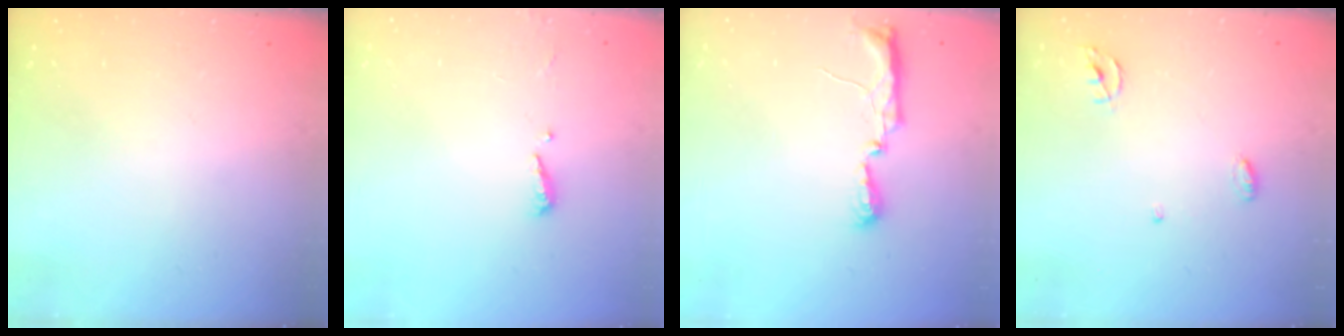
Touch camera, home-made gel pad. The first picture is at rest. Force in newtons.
{"total": 4.9, "press": 4.8, "slide": 0.4}
{"total": 6.4, "press": 6.3, "slide": 0.8}
{"total": 3.9, "press": 3.9, "slide": 0.2}